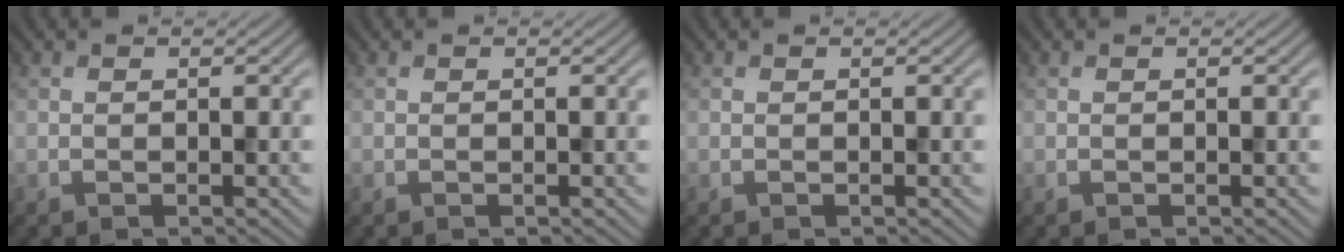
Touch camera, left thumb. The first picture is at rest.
{"total": 0.0}
{"total": 0.0}
{"total": 0.0}